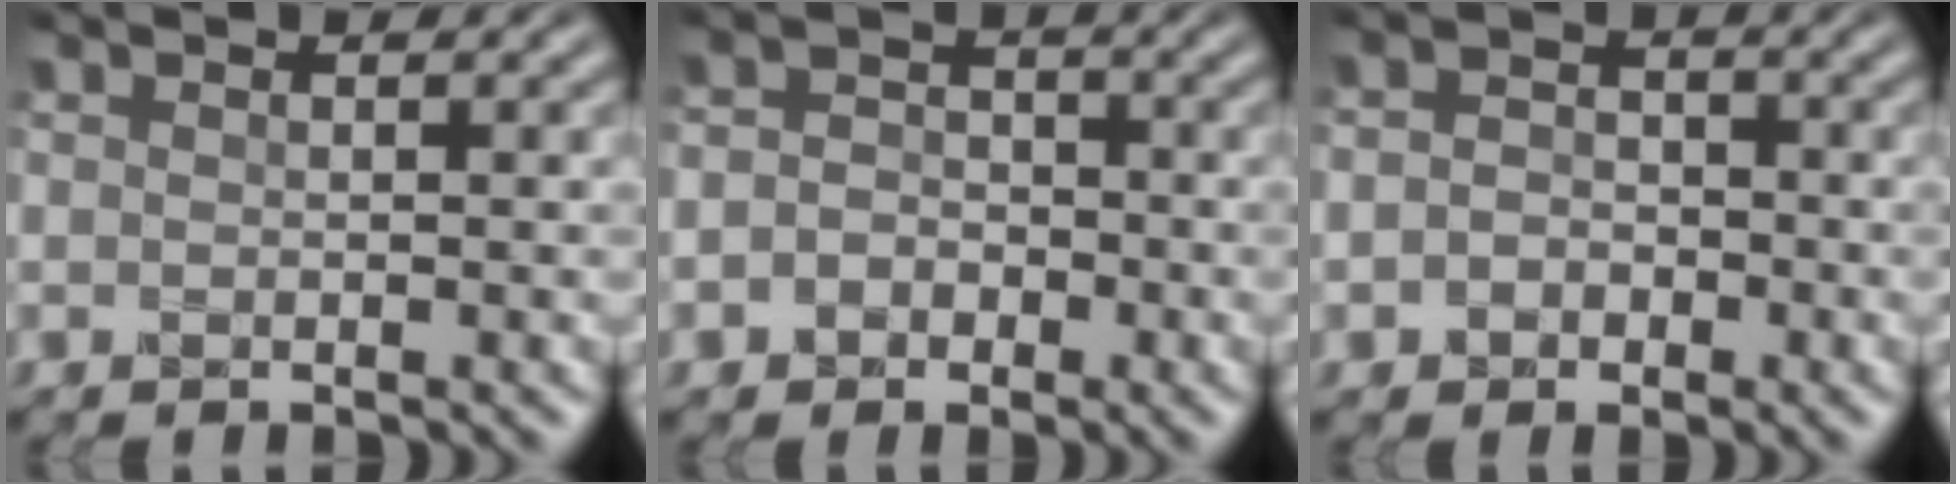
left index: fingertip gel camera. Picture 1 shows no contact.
{"total": 2.3, "force": [-1.0, 1.9, 0.6], "torque": [0.001, 0.007, -0.031]}
{"total": 1.9, "force": [-0.8, 1.6, 0.6], "torque": [-0.012, 0.004, -0.020]}